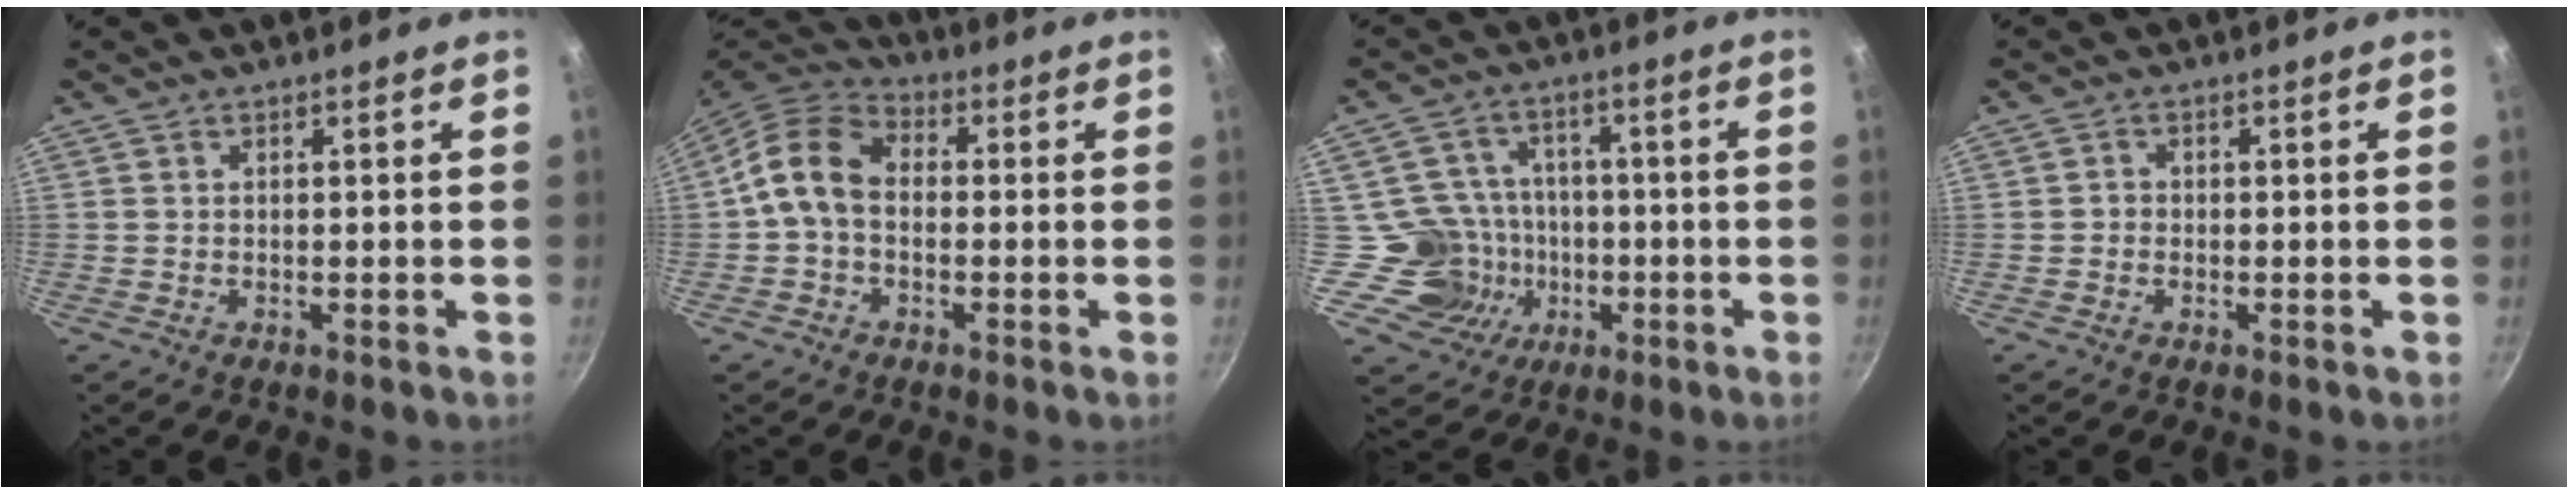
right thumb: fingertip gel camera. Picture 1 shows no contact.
{"total": 9.7, "force": [-0.4, 7.3, 6.4], "torque": [-0.099, 0.029, -0.028]}
{"total": 10.2, "force": [-2.2, 9.8, 1.7], "torque": [0.015, 0.032, -0.035]}
{"total": 1.0, "force": [-0.4, 0.9, 0.3], "torque": [0.000, 0.002, -0.010]}